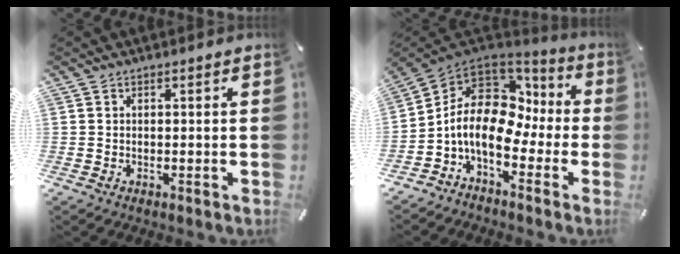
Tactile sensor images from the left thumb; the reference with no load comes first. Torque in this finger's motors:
{"motor_torque": [0.78, 2.59, 1.52, 1.25, 0.23]}